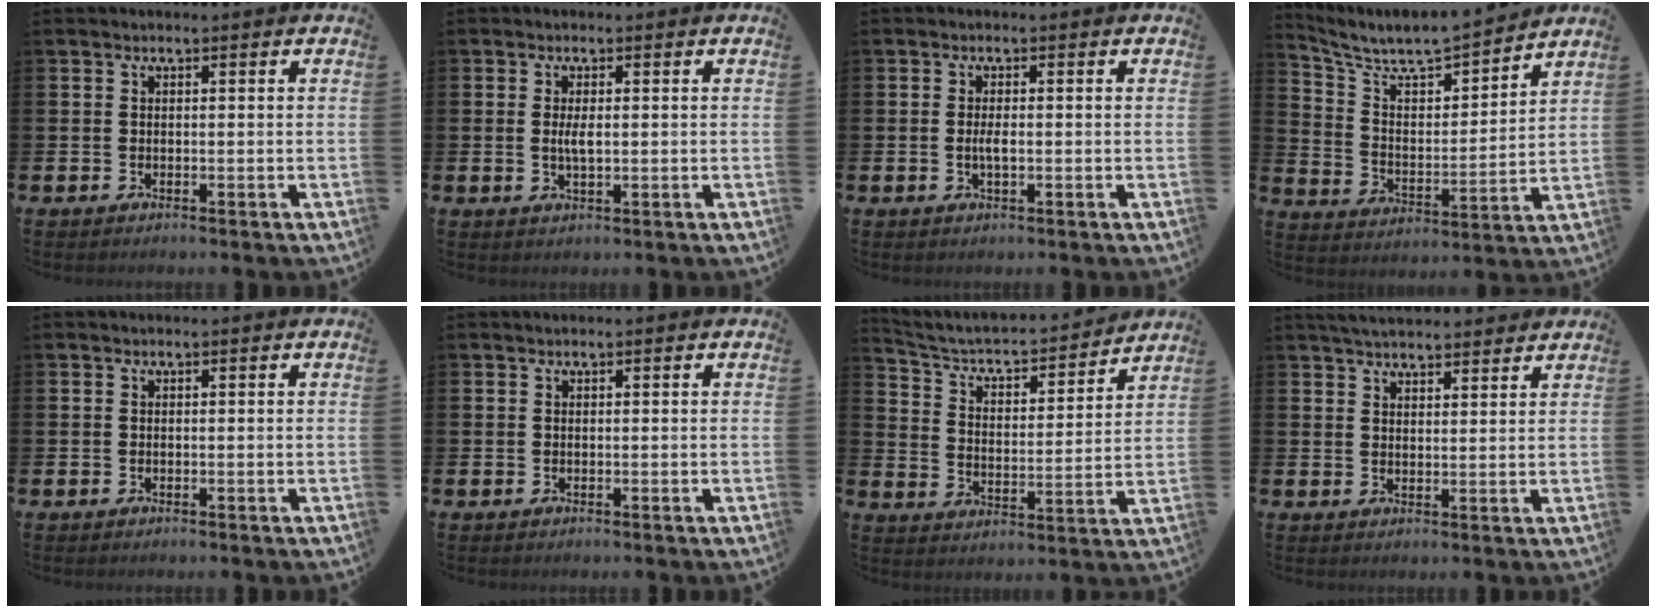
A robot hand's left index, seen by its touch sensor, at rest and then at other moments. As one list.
[{"total": 2.2, "force": [0.2, 0.8, 2.0], "torque": [-0.037, 0.001, 0.001]}, {"total": 1.8, "force": [-0.2, 0.6, 1.7], "torque": [-0.029, -0.001, -0.005]}, {"total": 7.6, "force": [7.0, 1.7, 2.5], "torque": [-0.085, -0.053, 0.118]}, {"total": 0.0}, {"total": 0.0}, {"total": 5.1, "force": [4.6, 1.7, 1.6], "torque": [-0.061, -0.038, 0.068]}, {"total": 3.9, "force": [3.9, 0.6, 0.4], "torque": [-0.013, -0.016, 0.071]}]